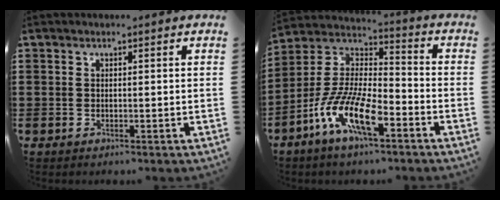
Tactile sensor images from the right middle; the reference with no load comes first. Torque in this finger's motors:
{"motor_torque": [2.14, 0.00, 1.05, 0.21]}